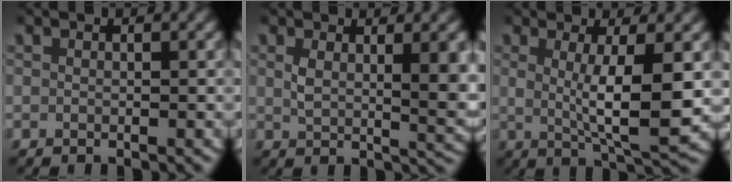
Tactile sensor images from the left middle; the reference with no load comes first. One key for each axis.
{"total": 4.3, "fx": 1.1, "fy": 1.2, "fz": 4.0, "tx": -0.047, "ty": -0.011, "tz": 0.024}
{"total": 6.4, "fx": 1.2, "fy": 1.4, "fz": 6.1, "tx": -0.093, "ty": -0.015, "tz": 0.025}